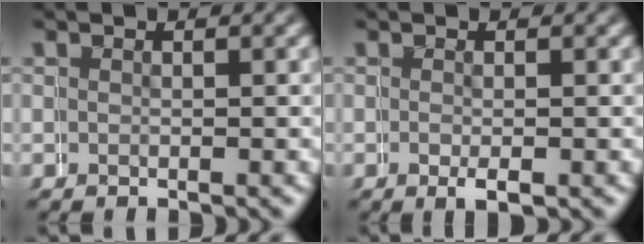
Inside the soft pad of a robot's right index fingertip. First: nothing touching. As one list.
[{"total": 1.6, "force": [-0.5, 0.4, 1.5], "torque": [-0.019, -0.002, -0.007]}]